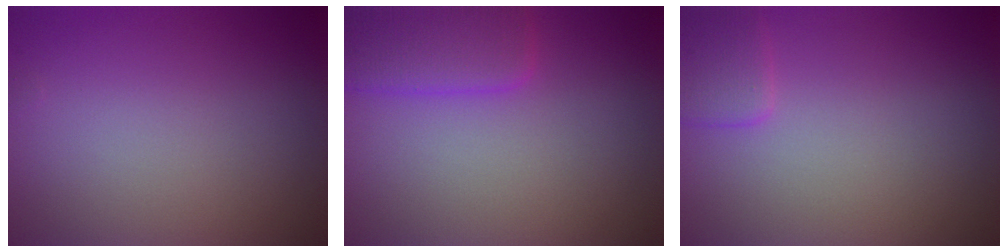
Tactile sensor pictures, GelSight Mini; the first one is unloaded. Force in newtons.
{"total": 4.0, "press": 4.0, "slide": 0.1}
{"total": 1.8, "press": 1.8, "slide": 0.1}